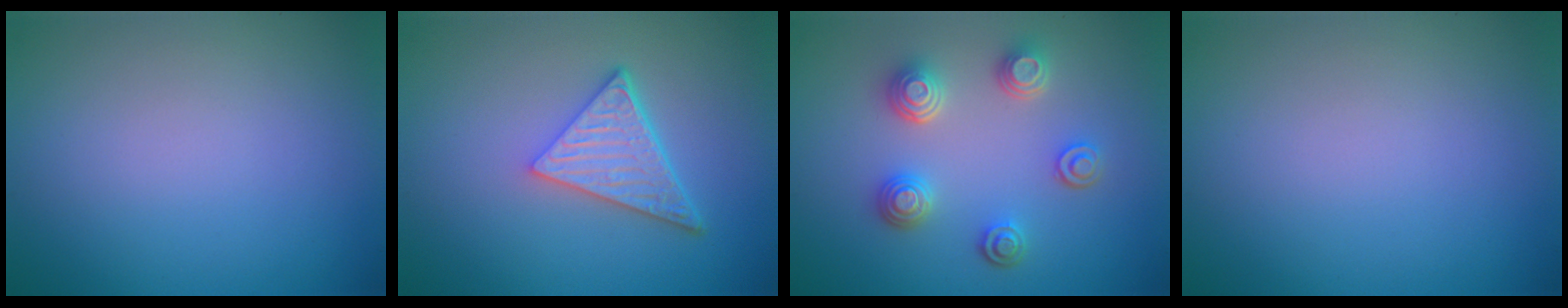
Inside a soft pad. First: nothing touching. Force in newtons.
{"total": 5.0, "press": 3.7, "slide": 3.5}
{"total": 3.9, "press": 3.3, "slide": 2.0}
{"total": 0.0}